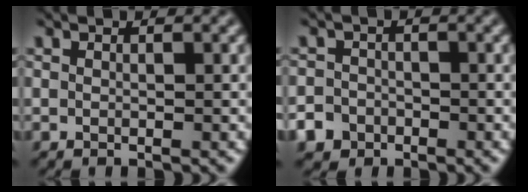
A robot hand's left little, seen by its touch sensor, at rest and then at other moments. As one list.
[{"total": 5.7, "force": [-3.4, 4.5, 0.9], "torque": [-0.015, -0.013, -0.074]}]